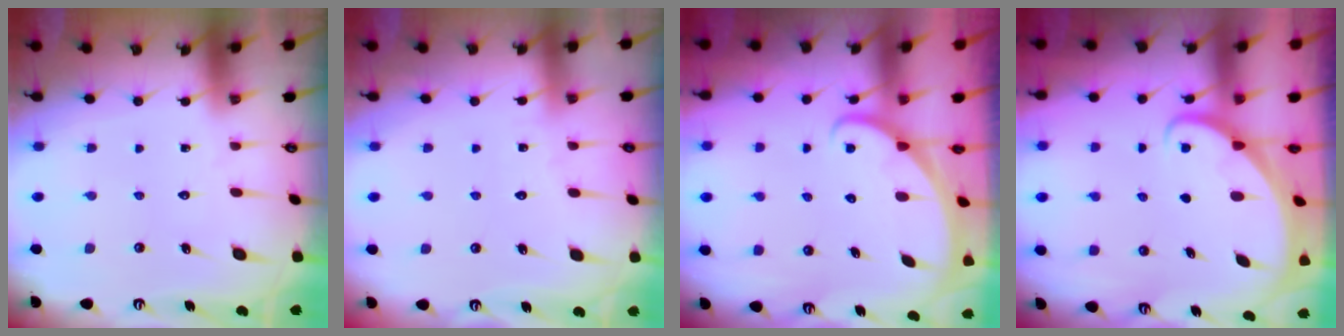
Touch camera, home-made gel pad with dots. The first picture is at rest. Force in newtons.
{"total": 2.6, "press": 2.6, "slide": 0.2}
{"total": 1.9, "press": 1.9, "slide": 0.0}
{"total": 1.7, "press": 1.7, "slide": 0.1}